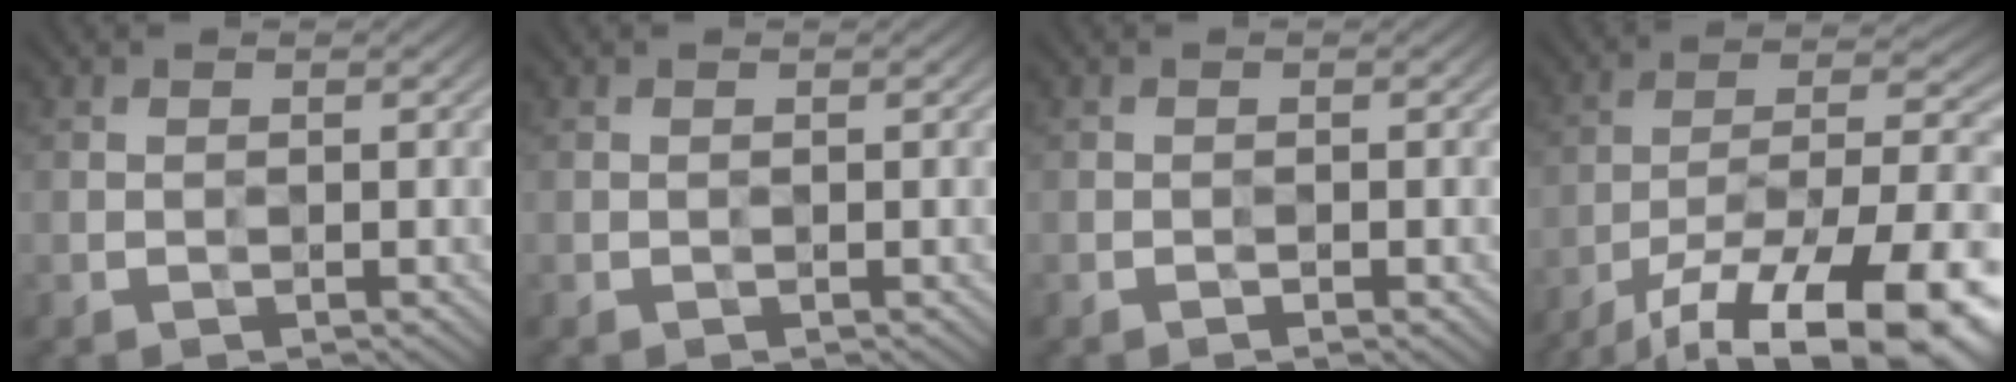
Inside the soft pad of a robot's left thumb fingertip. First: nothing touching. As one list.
[{"total": 0.0}, {"total": 1.0, "force": [-0.8, 0.1, 0.6], "torque": [-0.009, 0.000, -0.015]}, {"total": 18.6, "force": [-13.4, 5.9, 11.5], "torque": [-0.176, -0.020, -0.205]}]